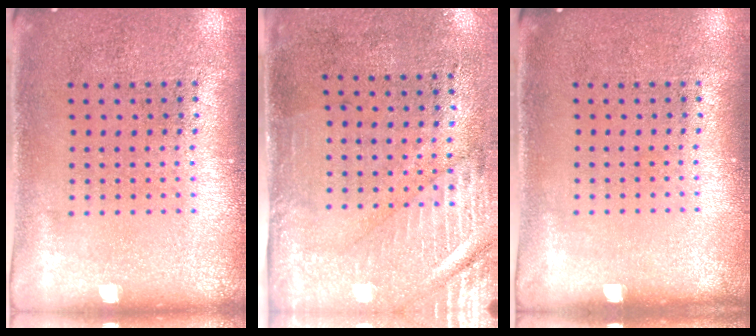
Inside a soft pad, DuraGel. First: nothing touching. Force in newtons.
{"total": 3.0, "press": 2.4, "slide": 1.6}
{"total": 0.0}